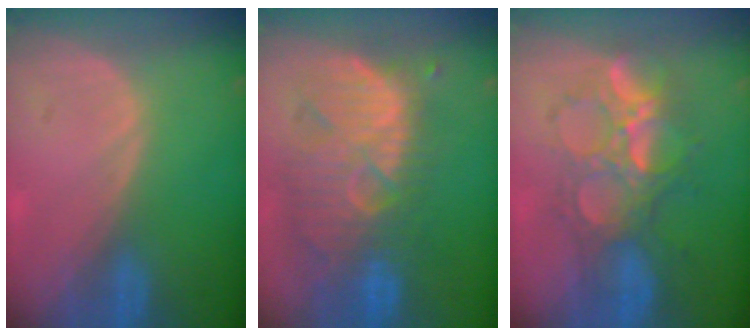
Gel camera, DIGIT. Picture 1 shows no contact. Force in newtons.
{"total": 11.8, "press": 10.9, "slide": 4.4}
{"total": 8.9, "press": 8.5, "slide": 2.8}